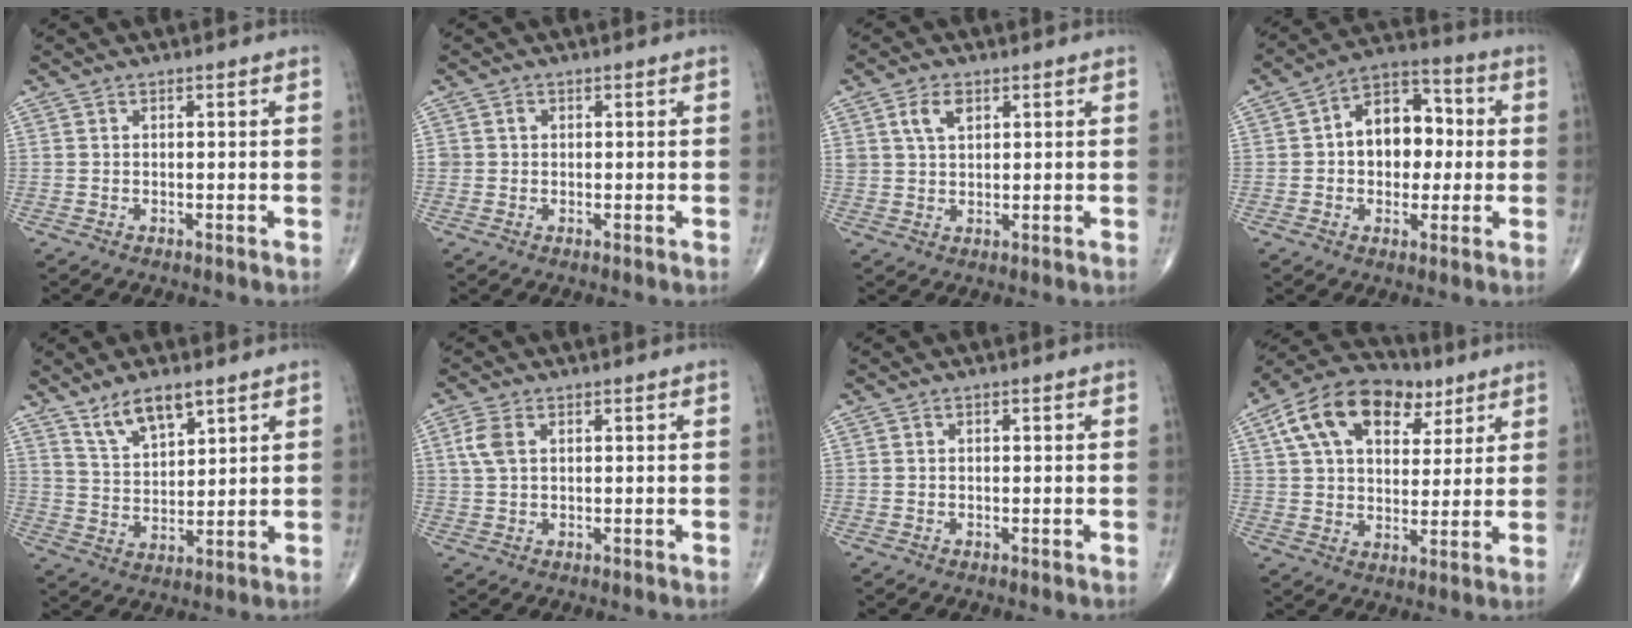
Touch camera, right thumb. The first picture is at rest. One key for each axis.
{"total": 1.1, "fx": 0.2, "fy": 1.0, "fz": 0.4, "tx": 0.001, "ty": 0.003, "tz": 0.002}
{"total": 4.3, "fx": 1.9, "fy": 2.6, "fz": 2.9, "tx": -0.049, "ty": -0.004, "tz": 0.038}
{"total": 12.7, "fx": 0.6, "fy": 8.8, "fz": 9.1, "tx": -0.093, "ty": 0.028, "tz": 0.001}
{"total": 8.2, "fx": 5.6, "fy": 3.0, "fz": 5.1, "tx": -0.079, "ty": -0.034, "tz": 0.109}
{"total": 3.9, "fx": 1.2, "fy": 2.2, "fz": 3.0, "tx": -0.075, "ty": 0.008, "tz": 0.023}
{"total": 0.0}
{"total": 17.8, "fx": 8.0, "fy": 10.9, "fz": 11.5, "tx": -0.170, "ty": 0.001, "tz": 0.131}